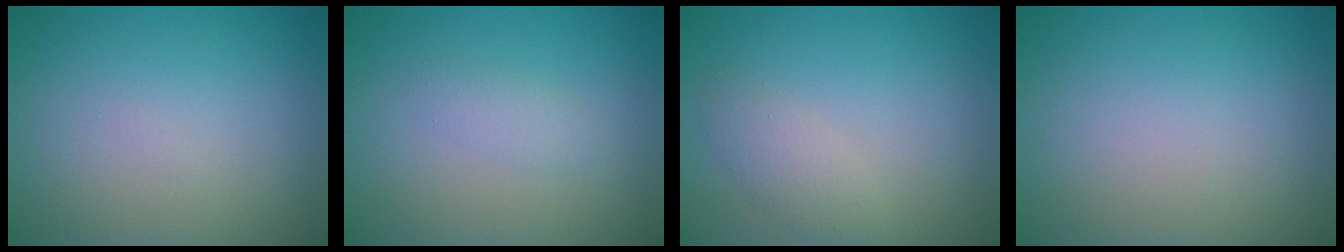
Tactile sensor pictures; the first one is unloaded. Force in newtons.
{"total": 1.3, "press": 1.3, "slide": 0.1}
{"total": 2.0, "press": 2.0, "slide": 0.1}
{"total": 0.0}